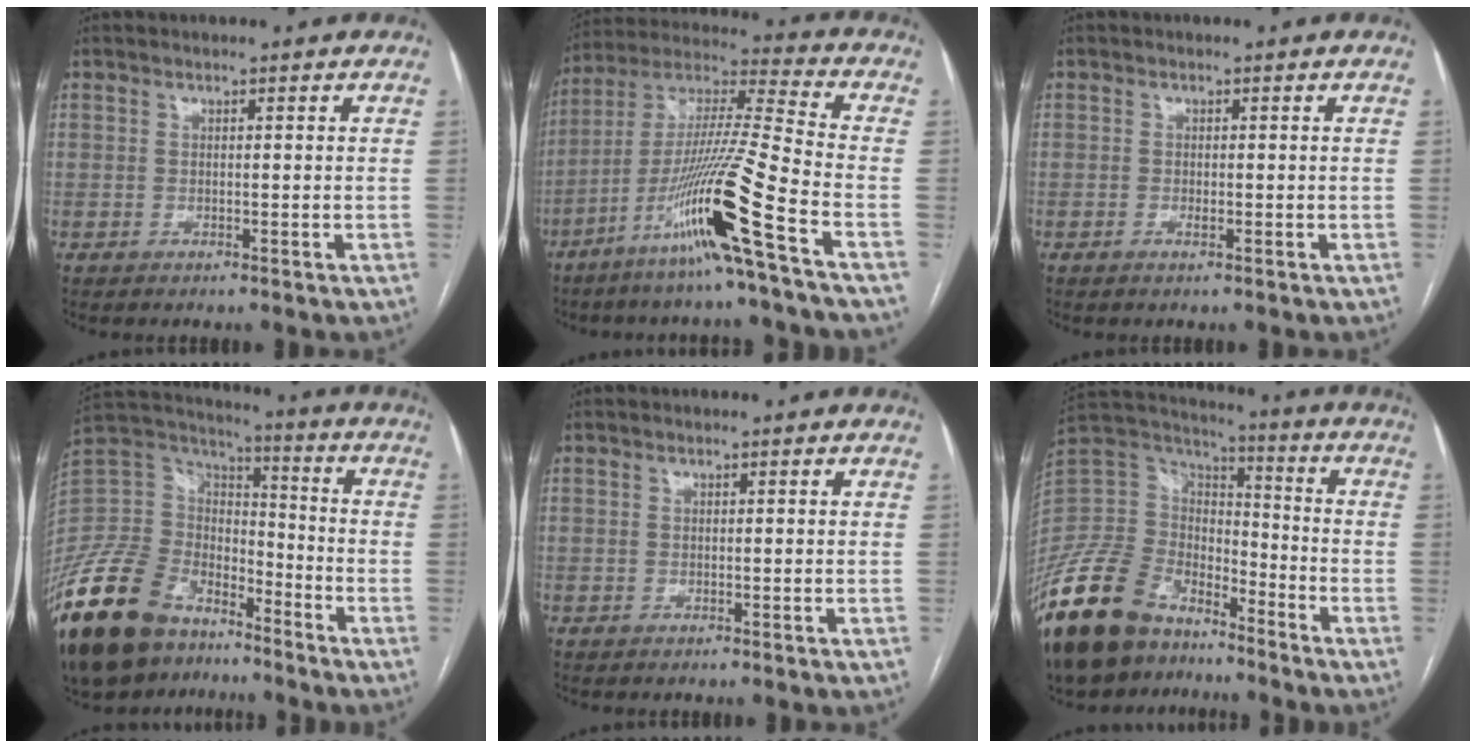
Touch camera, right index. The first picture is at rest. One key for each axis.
{"total": 18.1, "fx": -8.8, "fy": -1.8, "fz": 15.6, "tx": -0.318, "ty": -0.028, "tz": -0.169}
{"total": 0.8, "fx": -0.4, "fy": 0.2, "fz": 0.7, "tx": -0.013, "ty": 0.000, "tz": -0.006}
{"total": 24.3, "fx": -16.7, "fy": 12.9, "fz": 12.0, "tx": -0.305, "ty": 0.014, "tz": -0.306}
{"total": 0.0}
{"total": 21.5, "fx": -15.7, "fy": 10.9, "fz": 9.9, "tx": -0.237, "ty": 0.022, "tz": -0.291}